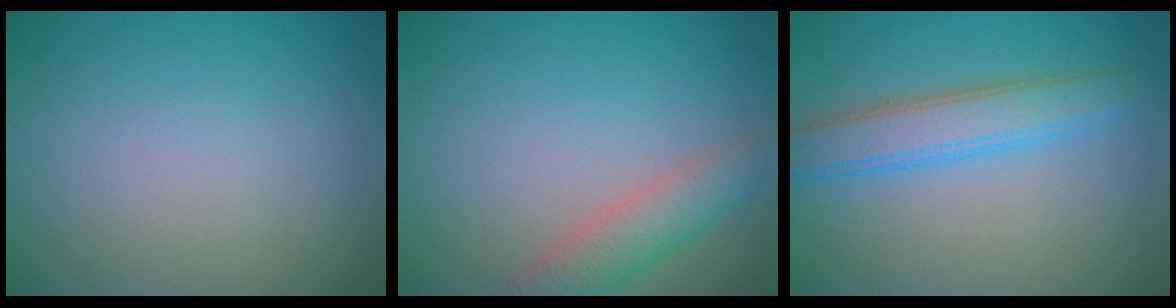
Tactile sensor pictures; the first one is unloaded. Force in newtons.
{"total": 3.5, "press": 3.5, "slide": 0.2}
{"total": 4.3, "press": 4.3, "slide": 0.1}